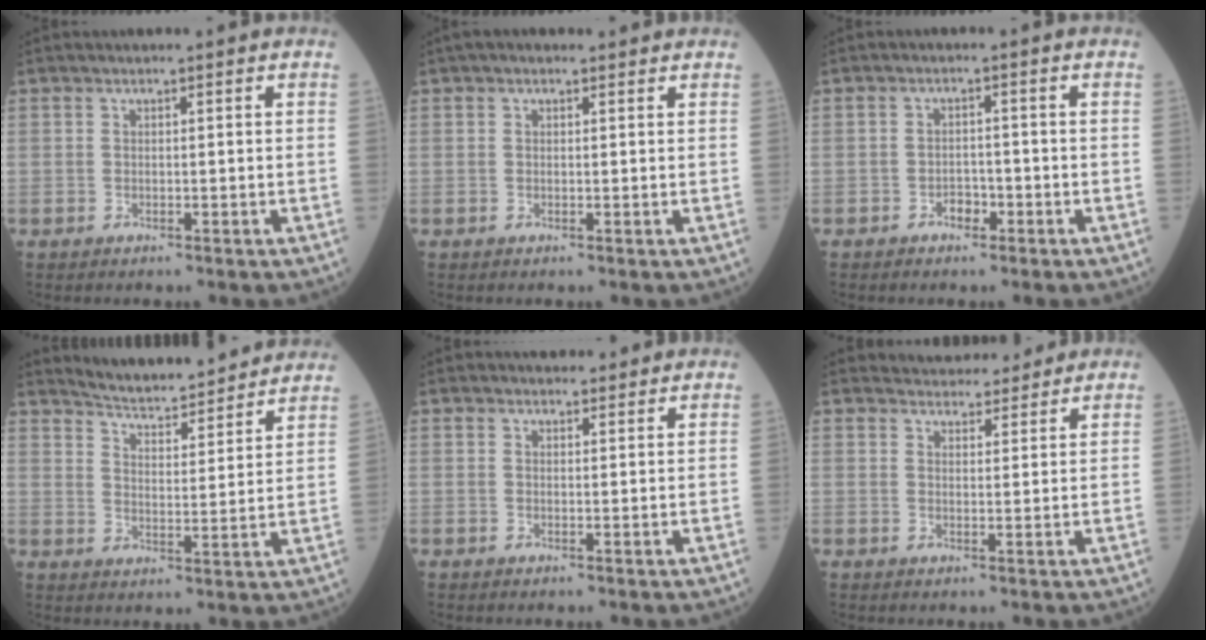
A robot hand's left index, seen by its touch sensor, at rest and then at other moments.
{"total": 1.6, "force": [1.1, 0.8, 0.7], "torque": [-0.014, 0.021, 0.015]}
{"total": 2.1, "force": [-1.4, 1.2, 1.1], "torque": [-0.016, 0.006, -0.022]}
{"total": 15.1, "force": [14.4, 1.5, 4.3], "torque": [-0.064, -0.004, 0.195]}
{"total": 3.4, "force": [3.2, 1.1, 0.5], "torque": [-0.007, 0.011, 0.042]}
{"total": 6.3, "force": [6.0, 1.7, 0.8], "torque": [-0.007, 0.013, 0.077]}